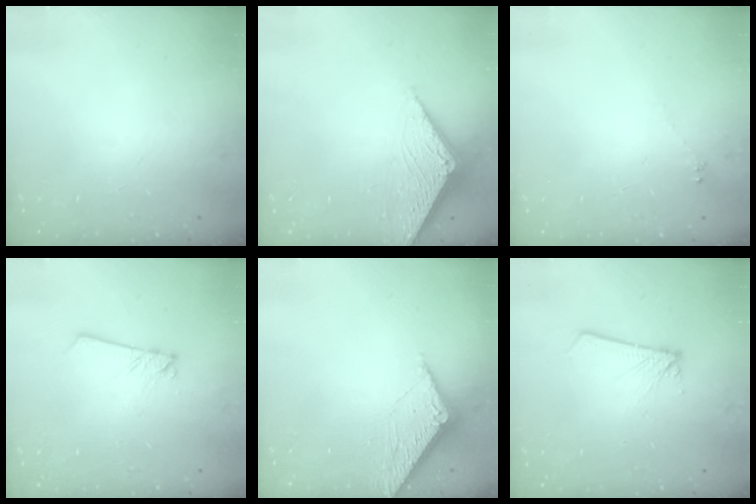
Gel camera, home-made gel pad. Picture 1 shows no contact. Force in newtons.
{"total": 4.0, "press": 4.0, "slide": 0.5}
{"total": 1.7, "press": 1.6, "slide": 0.2}
{"total": 2.4, "press": 2.4, "slide": 0.2}
{"total": 6.1, "press": 6.1, "slide": 0.3}
{"total": 1.9, "press": 1.9, "slide": 0.1}